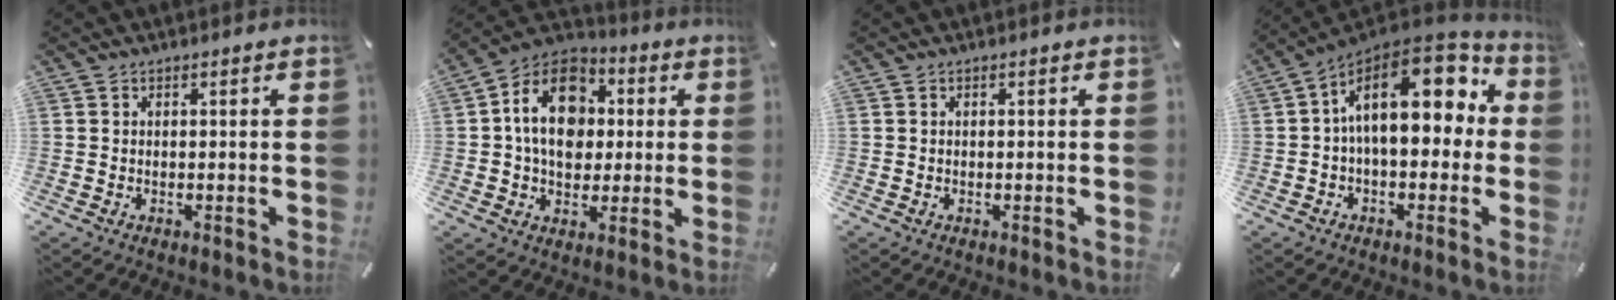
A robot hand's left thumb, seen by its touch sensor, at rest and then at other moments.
{"total": 15.7, "force": [1.1, 12.2, 9.8], "torque": [-0.177, 0.013, 0.017]}
{"total": 0.0}
{"total": 18.3, "force": [5.0, 10.1, 14.4], "torque": [-0.221, -0.027, 0.085]}